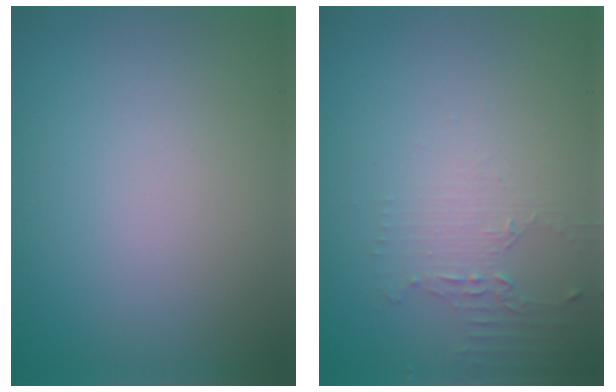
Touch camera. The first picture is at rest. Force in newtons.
{"total": 2.0, "press": 1.5, "slide": 1.3}